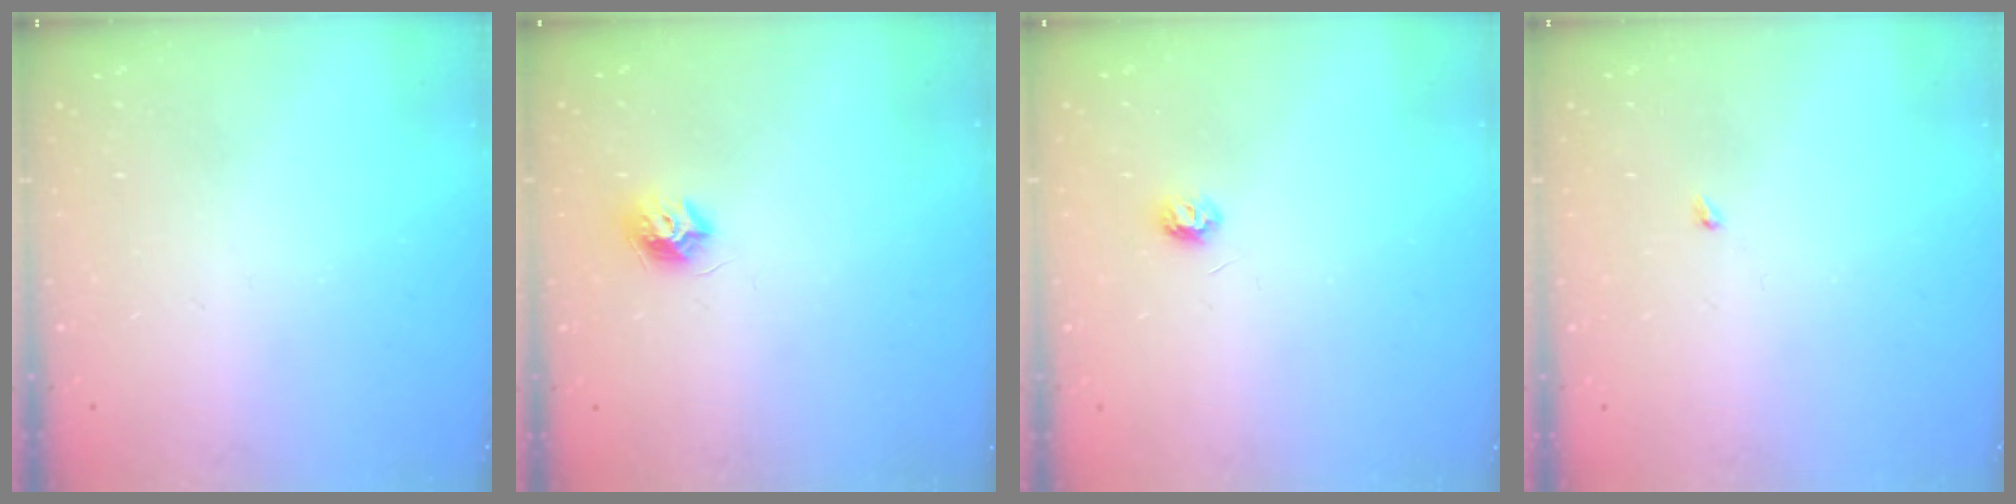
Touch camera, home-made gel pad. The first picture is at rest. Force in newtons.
{"total": 7.9, "press": 7.9, "slide": 0.4}
{"total": 4.3, "press": 4.3, "slide": 0.5}
{"total": 1.9, "press": 1.9, "slide": 0.3}